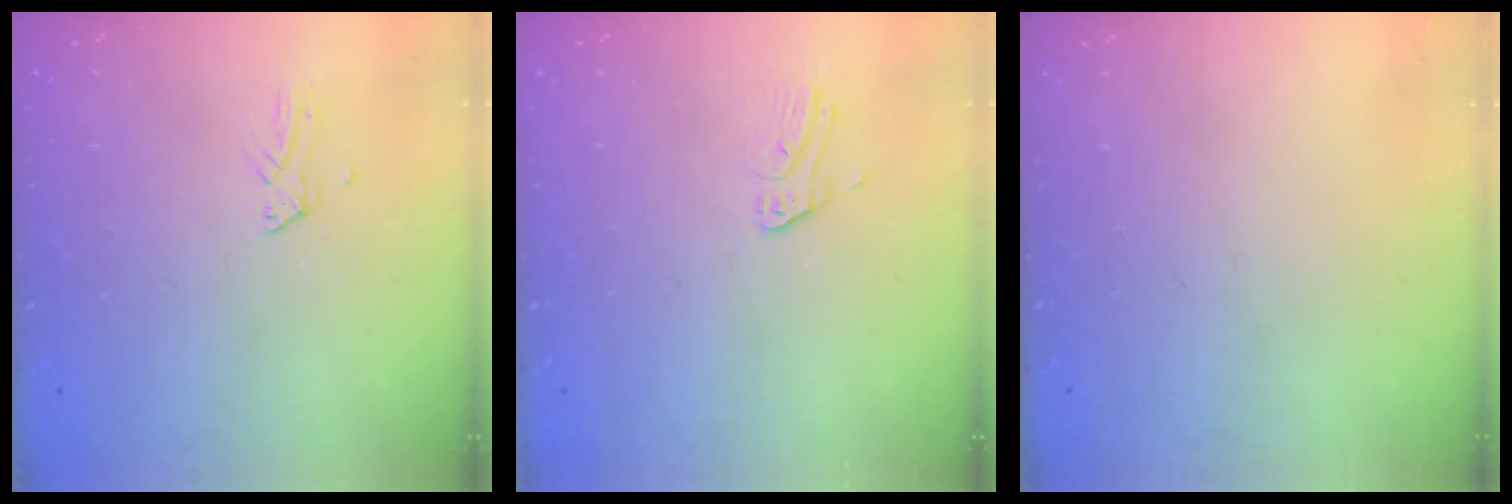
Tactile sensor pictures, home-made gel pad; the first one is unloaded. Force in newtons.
{"total": 2.8, "press": 2.8, "slide": 0.2}
{"total": 0.0}